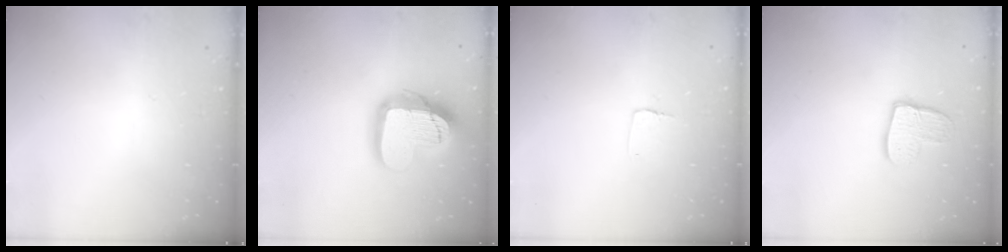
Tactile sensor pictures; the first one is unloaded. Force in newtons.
{"total": 19.3, "press": 19.2, "slide": 1.7}
{"total": 3.1, "press": 3.1, "slide": 0.3}
{"total": 10.9, "press": 10.8, "slide": 0.9}